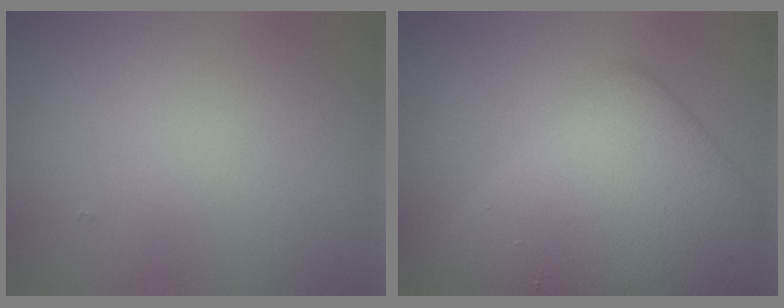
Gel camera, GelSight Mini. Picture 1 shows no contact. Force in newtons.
{"total": 9.5, "press": 9.5, "slide": 0.2}